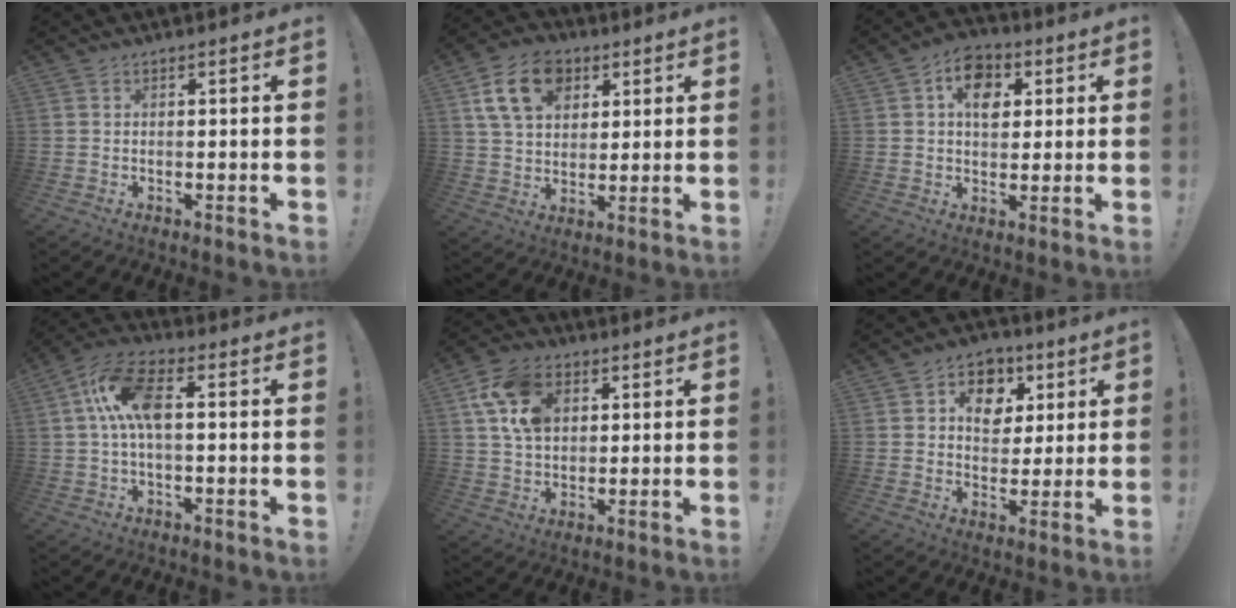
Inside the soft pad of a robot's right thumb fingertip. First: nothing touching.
{"total": 15.1, "force": [6.3, 10.8, 8.4], "torque": [-0.132, -0.013, 0.123]}
{"total": 9.9, "force": [2.9, 7.4, 5.9], "torque": [-0.078, 0.001, 0.051]}
{"total": 12.2, "force": [1.1, 5.5, 10.8], "torque": [-0.201, 0.009, 0.020]}
{"total": 14.2, "force": [5.3, 10.1, 8.4], "torque": [-0.155, 0.001, 0.108]}
{"total": 10.1, "force": [3.6, 8.2, 4.8], "torque": [-0.050, -0.017, 0.068]}